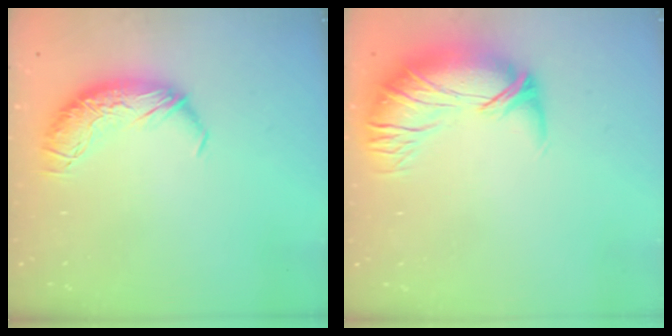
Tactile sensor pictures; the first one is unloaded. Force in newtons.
{"total": 2.9, "press": 0.6, "slide": 2.9}